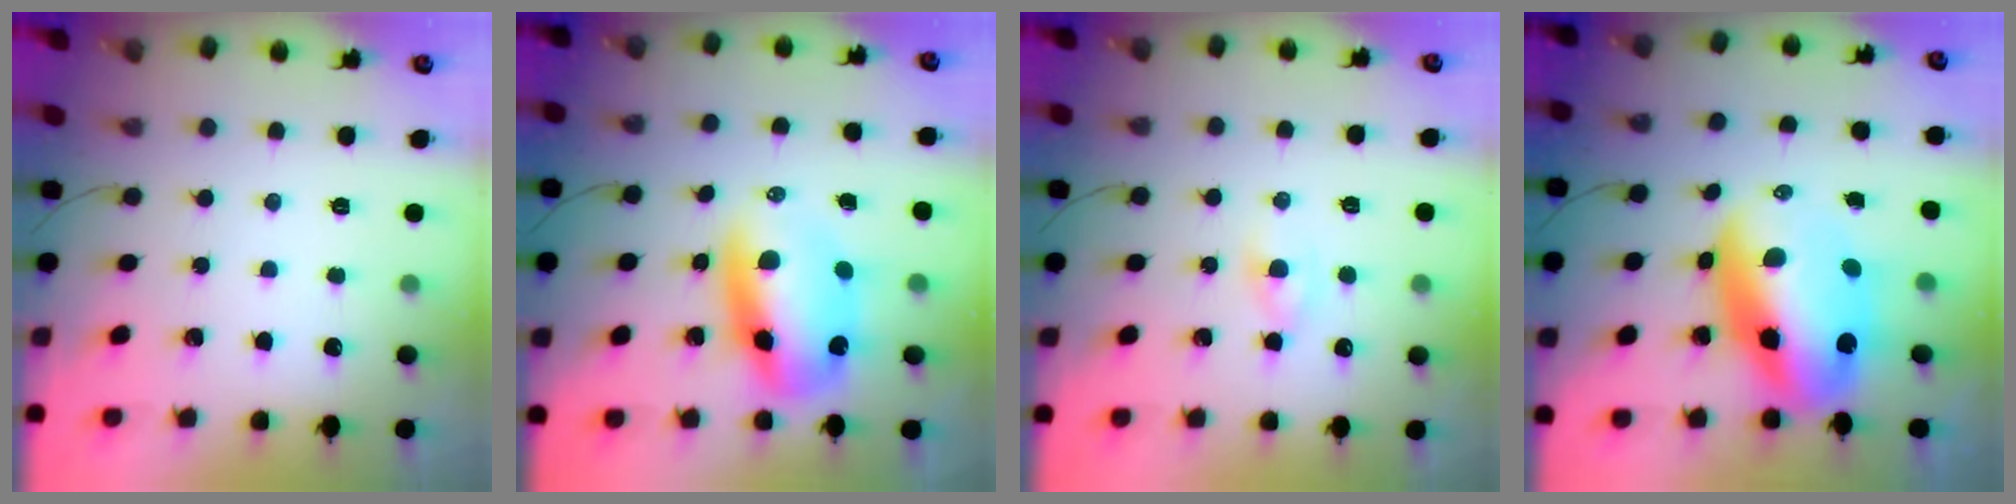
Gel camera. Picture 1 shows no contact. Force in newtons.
{"total": 11.3, "press": 10.9, "slide": 2.8}
{"total": 2.5, "press": 2.4, "slide": 0.9}
{"total": 15.5, "press": 15.0, "slide": 4.0}